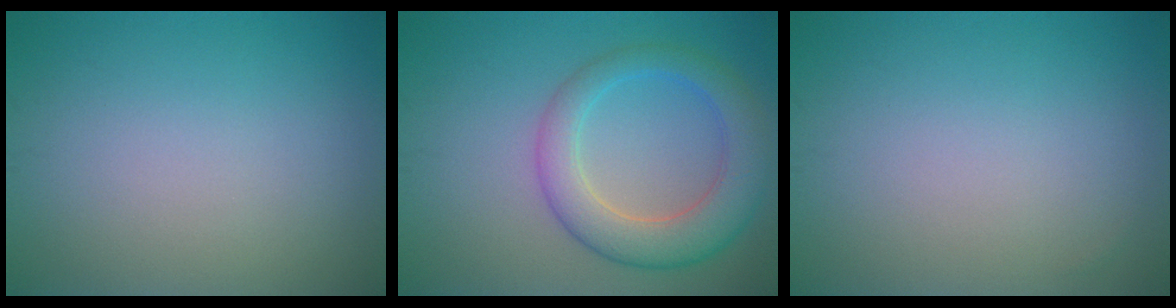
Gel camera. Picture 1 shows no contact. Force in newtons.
{"total": 5.8, "press": 5.8, "slide": 0.2}
{"total": 0.0}